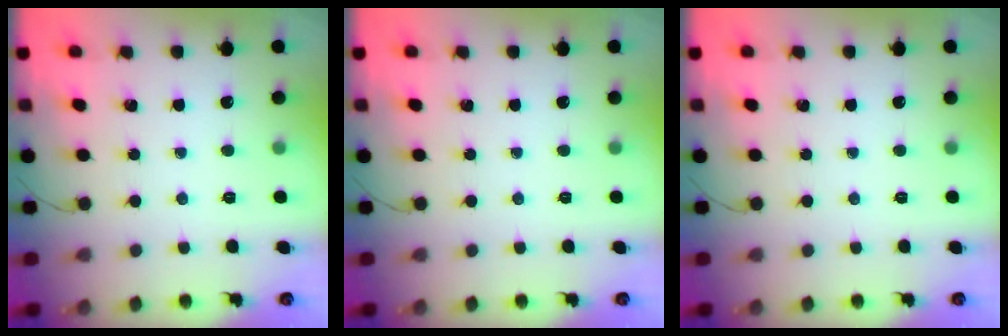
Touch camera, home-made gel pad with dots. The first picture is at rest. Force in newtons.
{"total": 0.0}
{"total": 0.0}